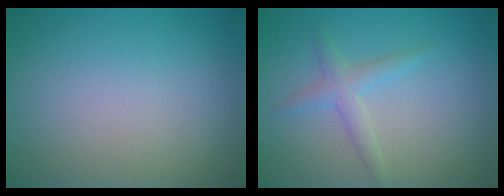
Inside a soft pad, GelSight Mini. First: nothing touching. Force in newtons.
{"total": 1.9, "press": 1.9, "slide": 0.1}